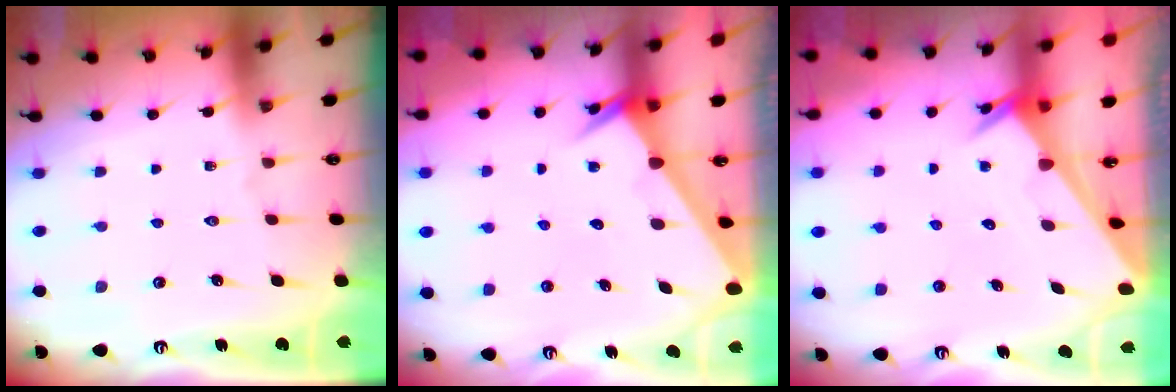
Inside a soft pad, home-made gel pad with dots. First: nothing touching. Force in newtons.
{"total": 2.5, "press": 2.5, "slide": 0.1}
{"total": 3.5, "press": 3.5, "slide": 0.4}